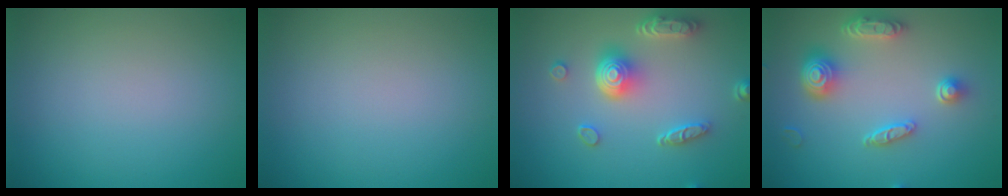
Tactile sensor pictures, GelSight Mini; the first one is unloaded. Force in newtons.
{"total": 0.0}
{"total": 5.2, "press": 4.0, "slide": 3.2}
{"total": 4.6, "press": 3.9, "slide": 2.5}